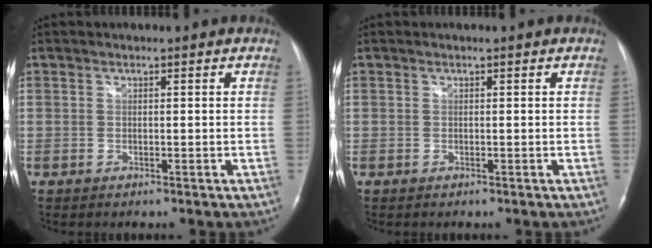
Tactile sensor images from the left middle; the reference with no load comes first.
{"total": 0.0}